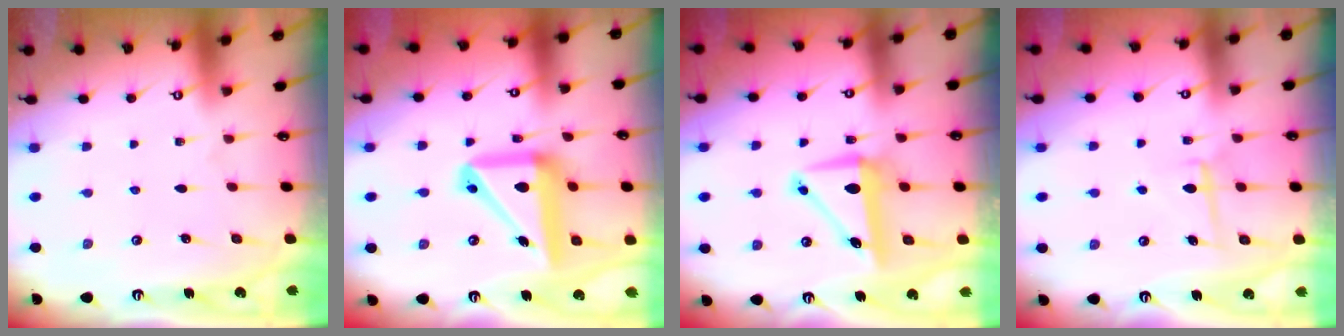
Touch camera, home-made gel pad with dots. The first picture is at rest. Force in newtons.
{"total": 16.7, "press": 16.6, "slide": 2.1}
{"total": 7.5, "press": 6.9, "slide": 2.9}
{"total": 6.6, "press": 6.5, "slide": 1.0}